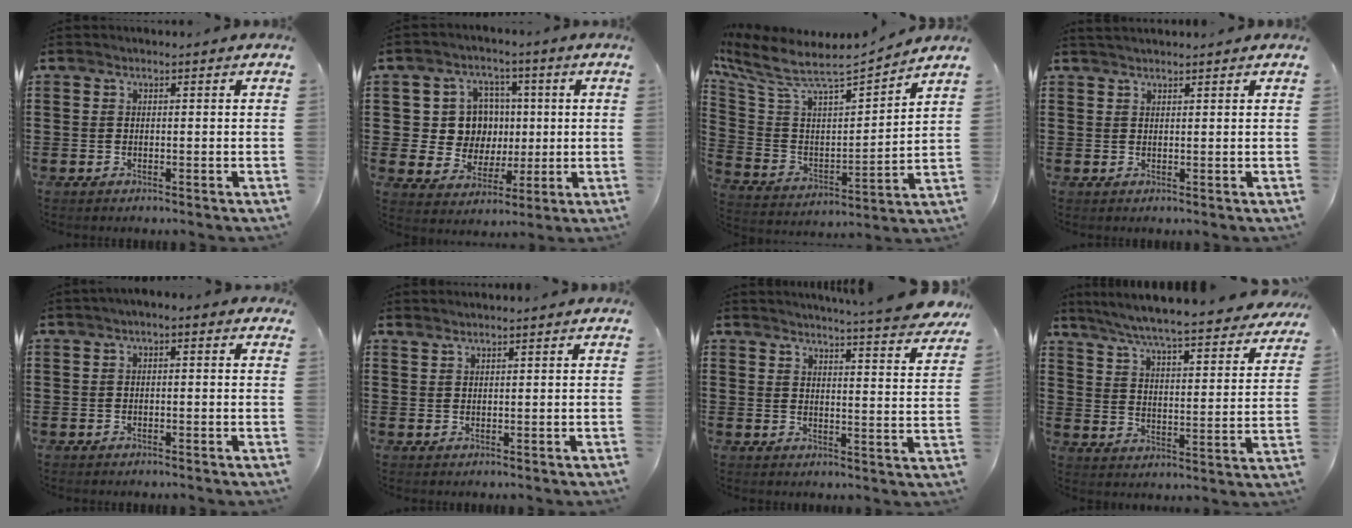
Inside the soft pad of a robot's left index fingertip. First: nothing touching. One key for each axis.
{"total": 8.9, "fx": 1.3, "fy": 8.1, "fz": 3.5, "tx": -0.084, "ty": 0.016, "tz": 0.030}
{"total": 7.2, "fx": 6.4, "fy": 1.2, "fz": 3.1, "tx": -0.095, "ty": -0.057, "tz": 0.101}
{"total": 1.1, "fx": 1.1, "fy": 0.0, "fz": 0.3, "tx": -0.006, "ty": 0.001, "tz": 0.021}
{"total": 1.1, "fx": -0.4, "fy": 0.2, "fz": 1.0, "tx": -0.017, "ty": -0.001, "tz": -0.007}
{"total": 1.2, "fx": 1.2, "fy": -0.1, "fz": 0.2, "tx": -0.005, "ty": -0.002, "tz": 0.023}
{"total": 5.0, "fx": 4.7, "fy": -1.0, "fz": 1.5, "tx": -0.032, "ty": -0.035, "tz": 0.076}
{"total": 6.2, "fx": 5.8, "fy": -0.7, "fz": 2.2, "tx": -0.071, "ty": -0.050, "tz": 0.094}